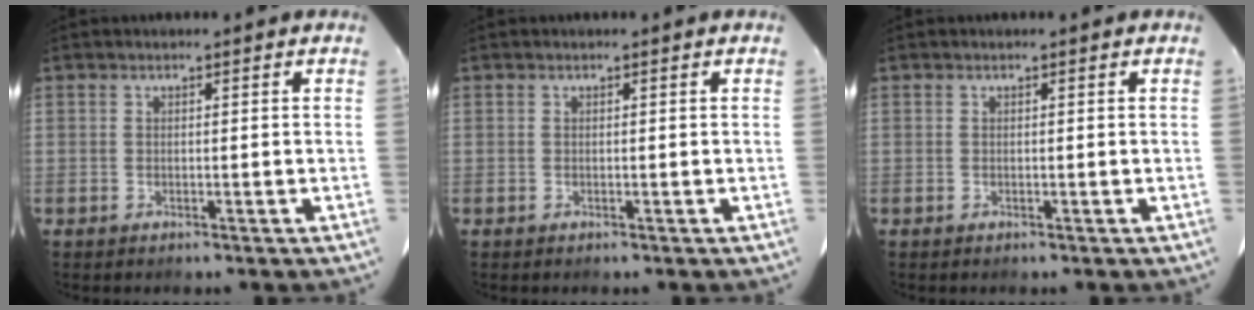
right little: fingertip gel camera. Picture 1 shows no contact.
{"total": 0.0}
{"total": 0.0}